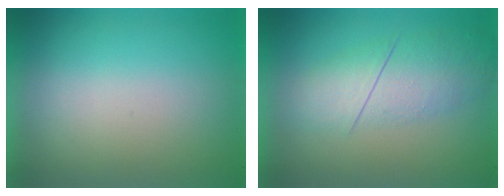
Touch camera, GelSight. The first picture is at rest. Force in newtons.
{"total": 3.0}